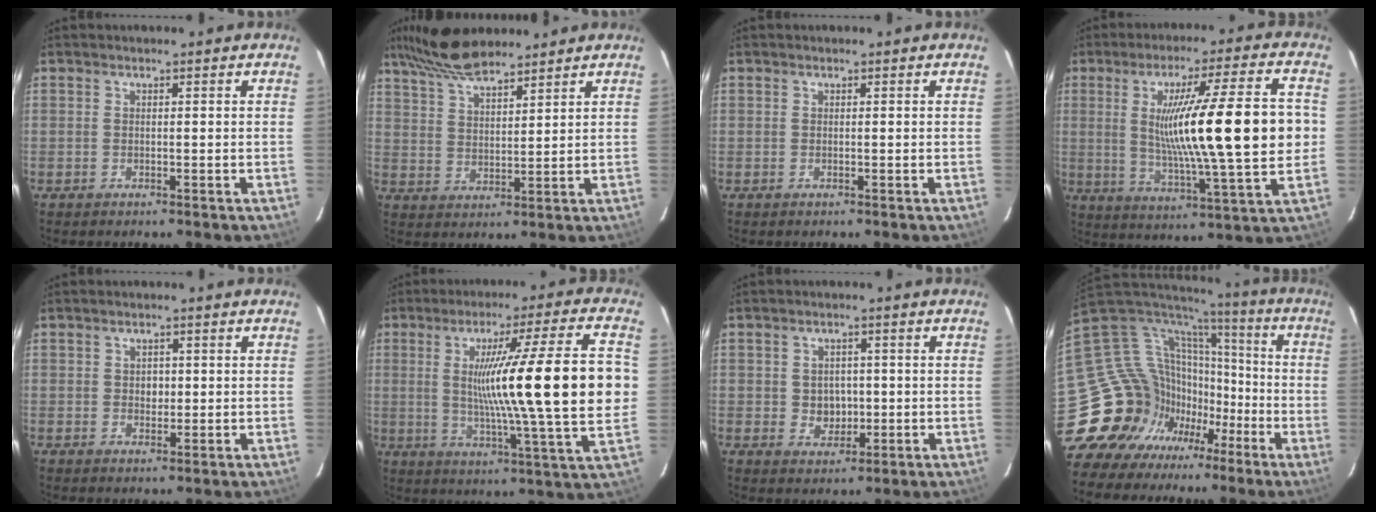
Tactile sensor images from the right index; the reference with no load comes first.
{"total": 10.6, "force": [8.9, 2.6, 5.1], "torque": [-0.105, 0.024, 0.170]}
{"total": 0.0}
{"total": 20.8, "force": [1.3, 0.9, 20.7], "torque": [-0.332, -0.013, 0.032]}
{"total": 1.9, "force": [0.3, 1.7, 0.7], "torque": [-0.008, 0.004, 0.005]}
{"total": 22.3, "force": [1.9, -0.6, 22.2], "torque": [-0.329, -0.010, 0.037]}
{"total": 4.2, "force": [-0.1, 3.8, 1.8], "torque": [-0.031, 0.008, 0.008]}
{"total": 23.2, "force": [-11.7, 18.0, 8.7], "torque": [-0.211, 0.026, -0.185]}